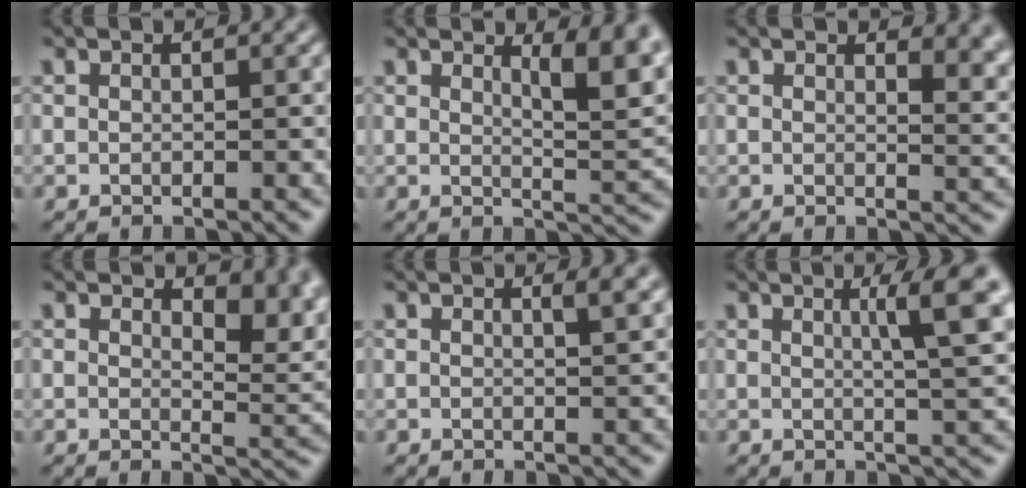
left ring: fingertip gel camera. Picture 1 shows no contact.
{"total": 5.3, "force": [2.5, 1.5, 4.5], "torque": [-0.052, -0.005, 0.037]}
{"total": 4.2, "force": [2.1, 1.8, 3.2], "torque": [-0.027, -0.005, 0.032]}
{"total": 5.2, "force": [2.7, 2.3, 3.8], "torque": [-0.042, -0.007, 0.038]}
{"total": 1.8, "force": [0.9, 0.5, 1.4], "torque": [-0.010, 0.003, 0.008]}
{"total": 5.2, "force": [1.6, 0.8, 4.9], "torque": [-0.063, 0.005, 0.023]}